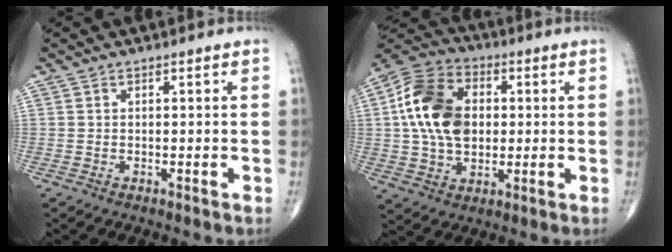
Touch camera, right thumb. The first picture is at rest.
{"total": 16.1, "force": [1.7, 11.1, 11.5], "torque": [-0.198, 0.015, 0.024]}